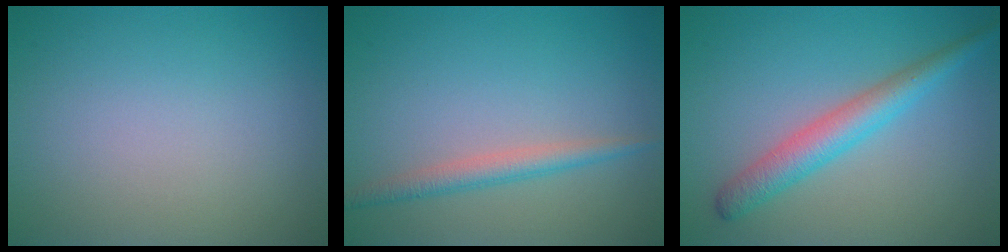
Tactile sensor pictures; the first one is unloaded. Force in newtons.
{"total": 2.2, "press": 2.2, "slide": 0.0}
{"total": 3.7, "press": 3.7, "slide": 0.1}